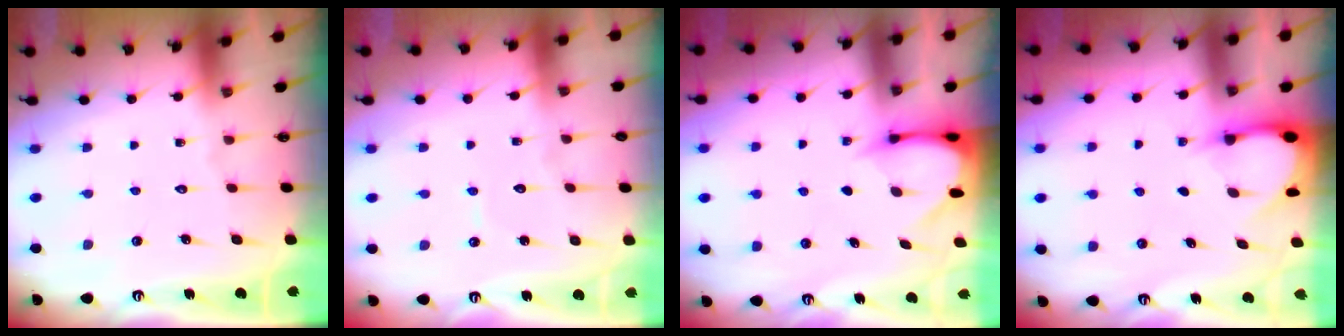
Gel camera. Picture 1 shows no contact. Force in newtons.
{"total": 3.4, "press": 3.4, "slide": 0.3}
{"total": 3.3, "press": 3.3, "slide": 0.3}
{"total": 3.1, "press": 3.1, "slide": 0.3}